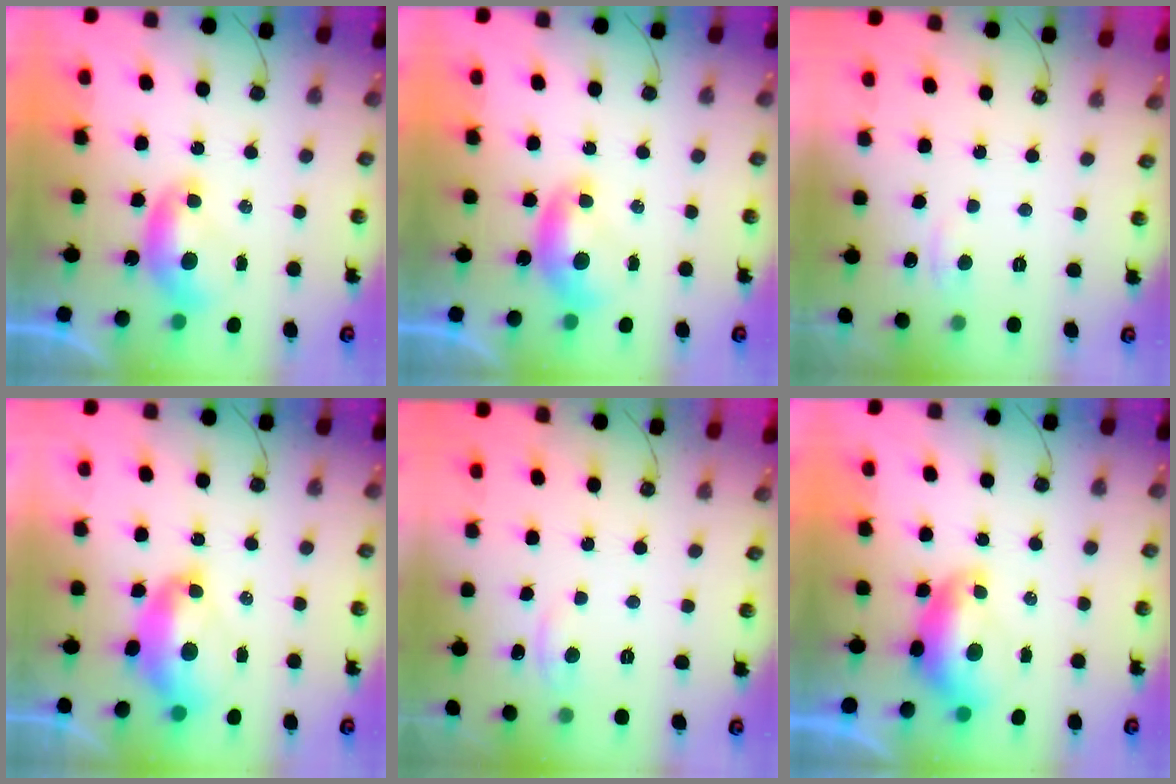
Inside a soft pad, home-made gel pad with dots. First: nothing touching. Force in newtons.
{"total": 0.0}
{"total": 0.9, "press": 0.7, "slide": 0.7}
{"total": 4.8, "press": 4.7, "slide": 0.8}
{"total": 0.7, "press": 0.3, "slide": 0.7}
{"total": 1.7, "press": 1.6, "slide": 0.5}